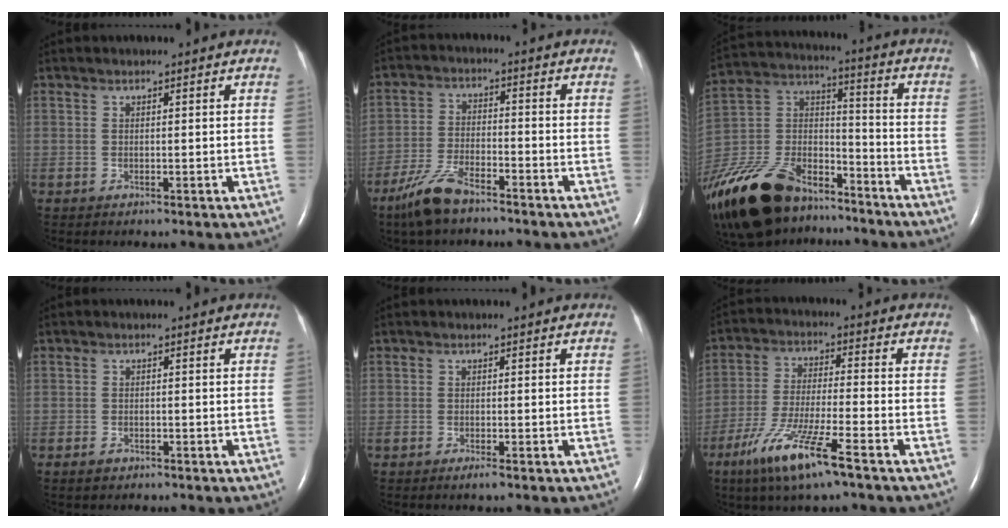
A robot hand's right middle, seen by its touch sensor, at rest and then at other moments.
{"total": 7.6, "force": [-5.8, 2.0, 4.4], "torque": [-0.104, -0.014, -0.112]}
{"total": 27.2, "force": [-19.9, 11.8, 14.4], "torque": [-0.366, -0.027, -0.355]}
{"total": 1.2, "force": [-0.9, 0.7, 0.4], "torque": [-0.012, 0.000, -0.012]}
{"total": 0.9, "force": [-0.6, 0.0, 0.6], "torque": [-0.015, -0.003, -0.012]}
{"total": 11.3, "force": [-6.9, 0.7, 8.9], "torque": [-0.185, -0.028, -0.130]}